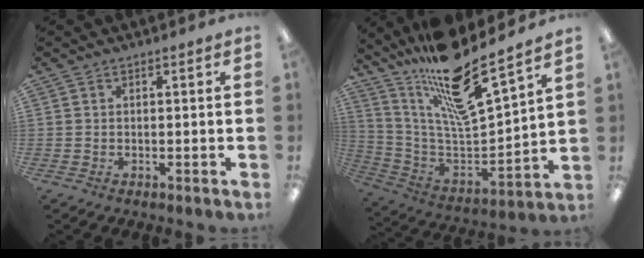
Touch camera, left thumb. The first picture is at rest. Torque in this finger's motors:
{"motor_torque": [0.58, 0.27, 0.87, -1.90, 0.18]}